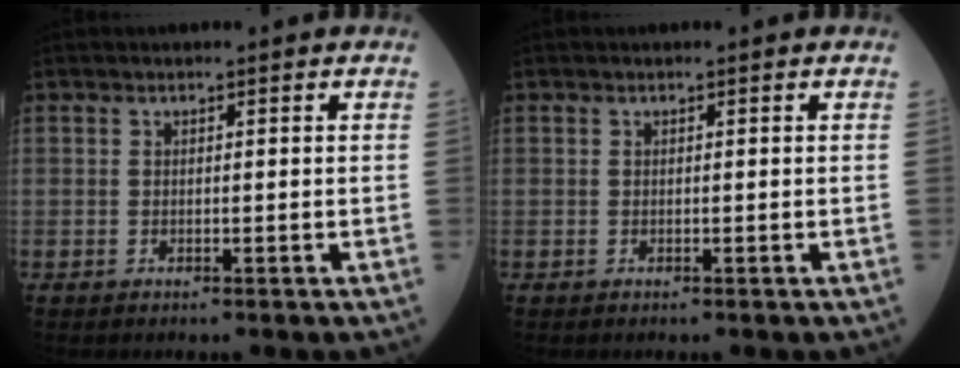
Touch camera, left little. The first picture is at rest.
{"total": 0.0}